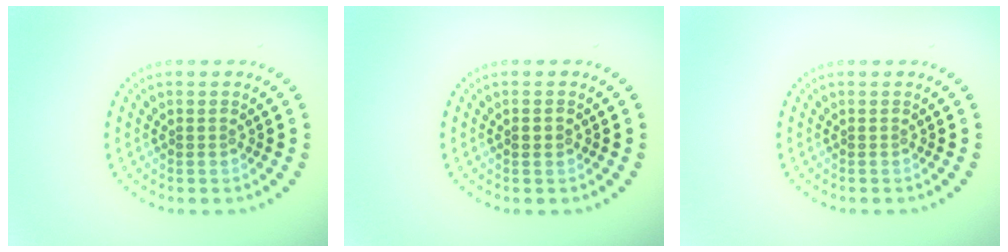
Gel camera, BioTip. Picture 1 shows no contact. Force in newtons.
{"total": 1.3, "press": 1.3, "slide": 0.1}
{"total": 0.0}